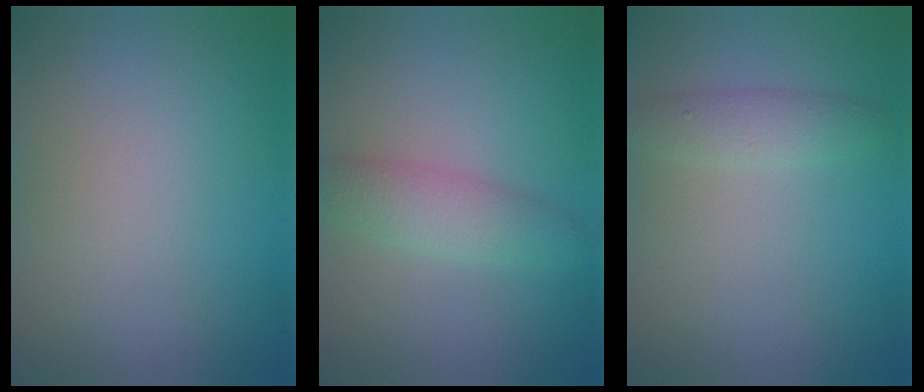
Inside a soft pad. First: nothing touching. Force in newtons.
{"total": 3.1, "press": 3.1, "slide": 0.1}
{"total": 1.9, "press": 1.9, "slide": 0.1}